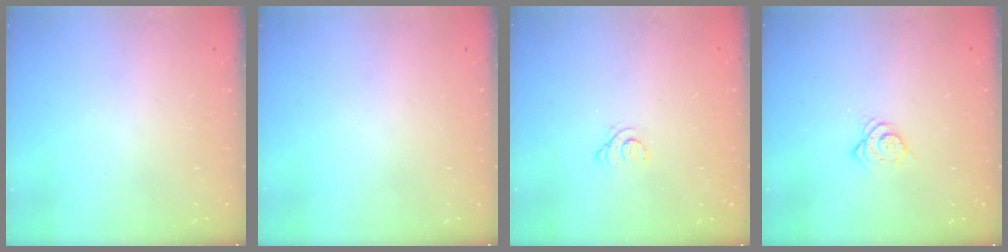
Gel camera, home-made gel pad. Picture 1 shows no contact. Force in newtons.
{"total": 0.0}
{"total": 1.4, "press": 1.4, "slide": 0.2}
{"total": 5.0, "press": 5.0, "slide": 0.2}